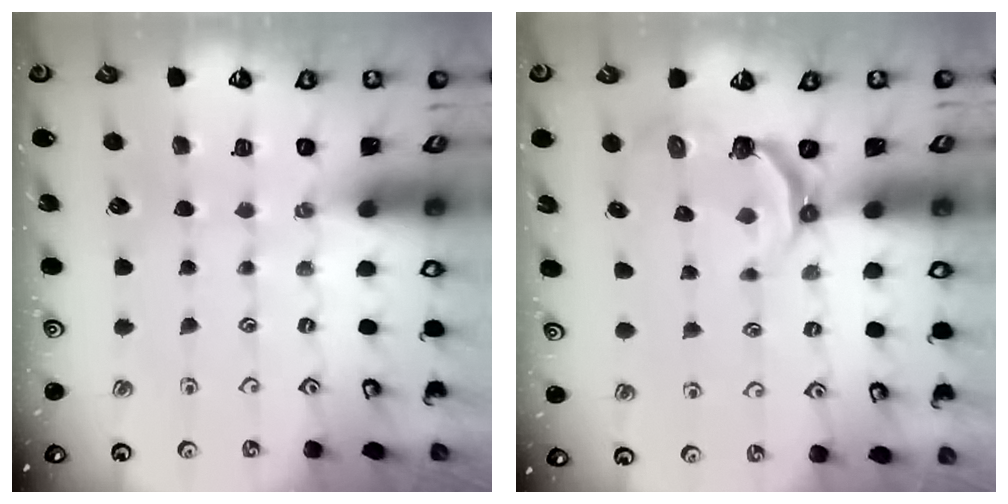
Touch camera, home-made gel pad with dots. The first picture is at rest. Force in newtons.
{"total": 4.8, "press": 3.2, "slide": 3.6}